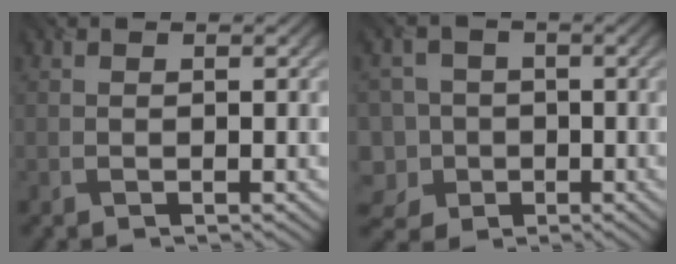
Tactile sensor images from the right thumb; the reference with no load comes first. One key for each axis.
{"total": 5.9, "fx": -1.7, "fy": 5.6, "fz": 0.3, "tx": -0.035, "ty": -0.002, "tz": -0.053}